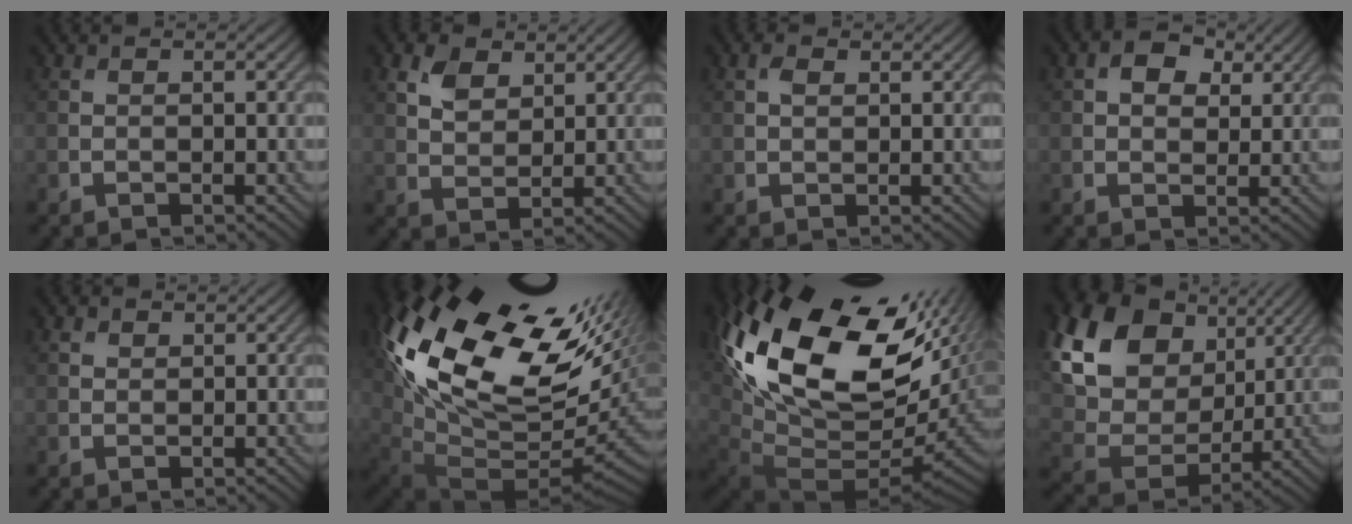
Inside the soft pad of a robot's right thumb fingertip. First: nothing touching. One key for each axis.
{"total": 4.3, "fx": 2.3, "fy": 2.7, "fz": 2.3, "tx": -0.054, "ty": -0.001, "tz": 0.047}
{"total": 1.6, "fx": 0.6, "fy": 1.0, "fz": 1.0, "tx": -0.022, "ty": 0.002, "tz": 0.011}
{"total": 4.5, "fx": 1.8, "fy": 3.0, "fz": 2.8, "tx": -0.050, "ty": 0.003, "tz": 0.026}
{"total": 1.2, "fx": 0.8, "fy": 0.8, "fz": 0.3, "tx": -0.007, "ty": -0.001, "tz": 0.015}
{"total": 20.2, "fx": 6.9, "fy": 10.6, "fz": 15.7, "tx": -0.307, "ty": -0.022, "tz": 0.162}
{"total": 20.7, "fx": 5.6, "fy": 11.7, "fz": 16.2, "tx": -0.338, "ty": -0.042, "tz": 0.135}
{"total": 21.0, "fx": 8.8, "fy": 15.3, "fz": 11.4, "tx": -0.326, "ty": 0.055, "tz": 0.192}